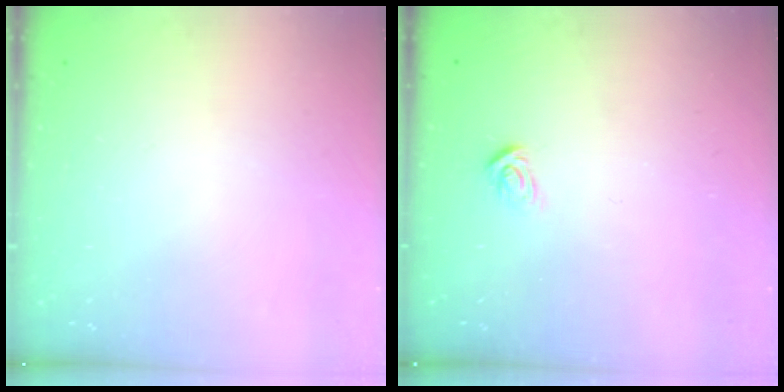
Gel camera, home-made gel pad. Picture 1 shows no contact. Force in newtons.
{"total": 2.6, "press": 2.6, "slide": 0.3}